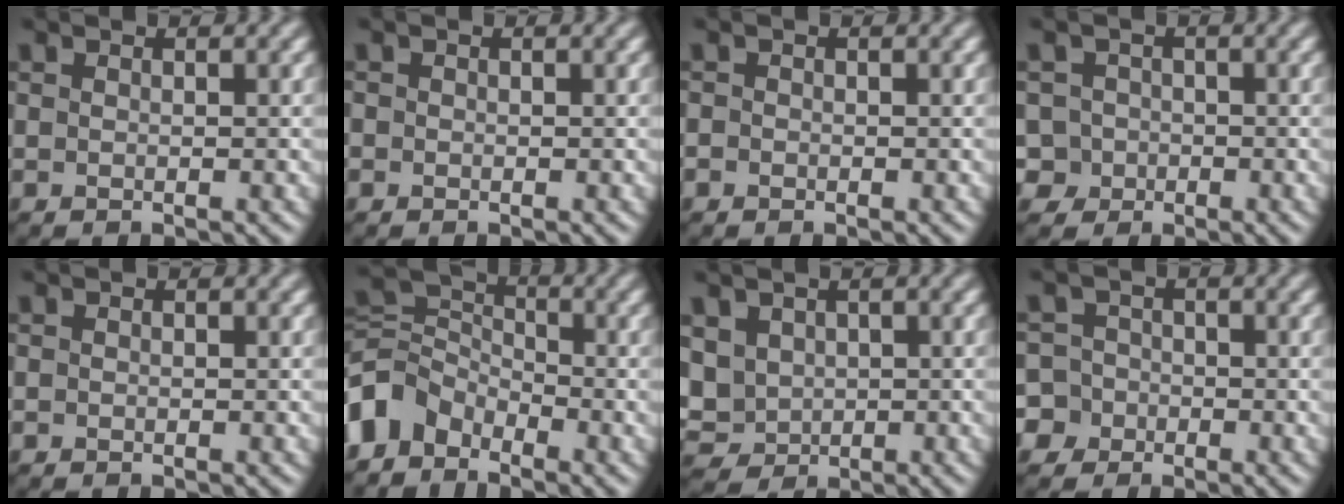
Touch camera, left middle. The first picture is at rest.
{"total": 0.6, "force": [-0.2, 0.6, 0.1], "torque": [0.001, -0.001, -0.012]}
{"total": 0.6, "force": [-0.3, 0.5, 0.0], "torque": [0.004, -0.004, -0.013]}
{"total": 3.9, "force": [-0.7, 3.7, 1.2], "torque": [-0.003, 0.026, -0.042]}
{"total": 0.0}
{"total": 5.1, "force": [-3.3, 3.3, 1.9], "torque": [-0.042, 0.008, -0.087]}
{"total": 4.8, "force": [0.6, 4.1, 2.3], "torque": [-0.067, 0.015, 0.009]}
{"total": 6.3, "force": [-2.9, 5.5, 1.1], "torque": [-0.019, 0.012, -0.082]}